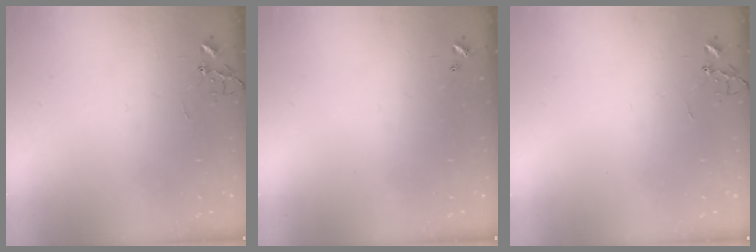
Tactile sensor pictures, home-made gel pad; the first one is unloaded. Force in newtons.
{"total": 0.0}
{"total": 0.0}